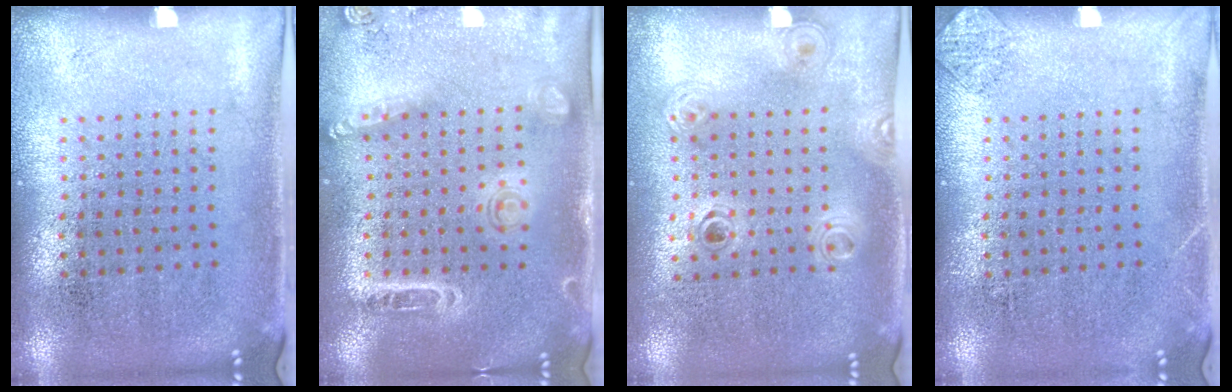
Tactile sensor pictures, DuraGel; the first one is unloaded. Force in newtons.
{"total": 1.6, "press": 1.5, "slide": 0.5}
{"total": 1.2, "press": 1.1, "slide": 0.5}
{"total": 0.8, "press": 0.8, "slide": 0.1}